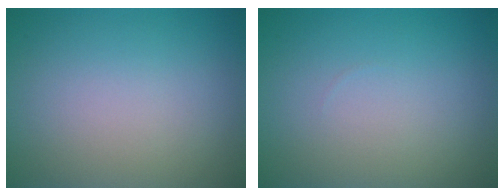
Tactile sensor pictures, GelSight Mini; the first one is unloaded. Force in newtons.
{"total": 0.0}